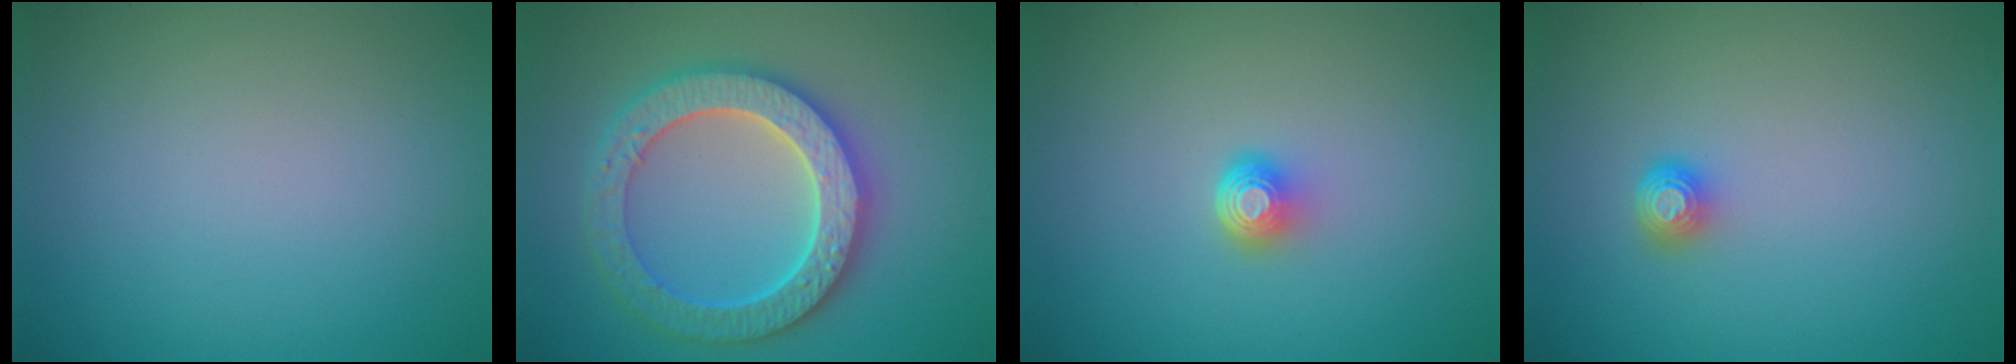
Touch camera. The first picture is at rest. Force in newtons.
{"total": 6.4, "press": 6.2, "slide": 1.3}
{"total": 2.0, "press": 1.3, "slide": 1.6}
{"total": 1.5, "press": 1.2, "slide": 0.9}